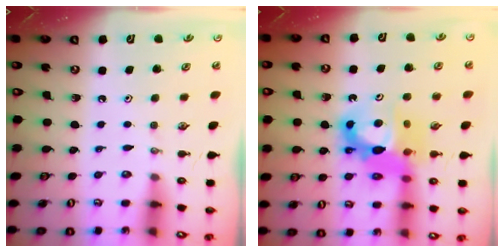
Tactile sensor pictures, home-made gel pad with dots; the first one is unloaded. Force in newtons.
{"total": 14.2, "press": 14.1, "slide": 1.6}